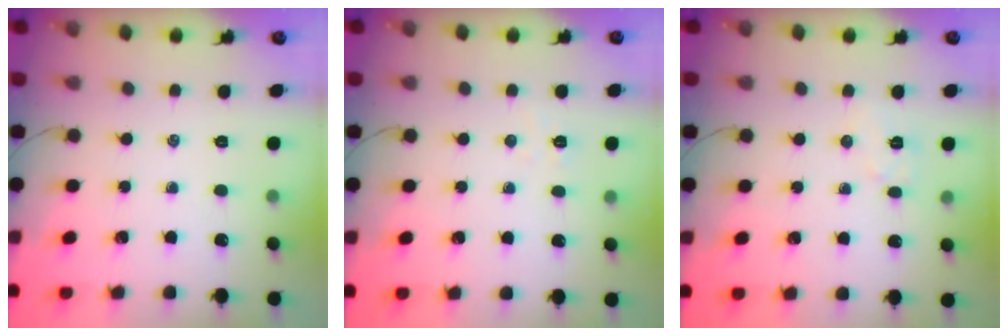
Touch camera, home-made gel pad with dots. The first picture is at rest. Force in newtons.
{"total": 3.7, "press": 3.7, "slide": 0.8}
{"total": 5.5, "press": 5.5, "slide": 0.9}